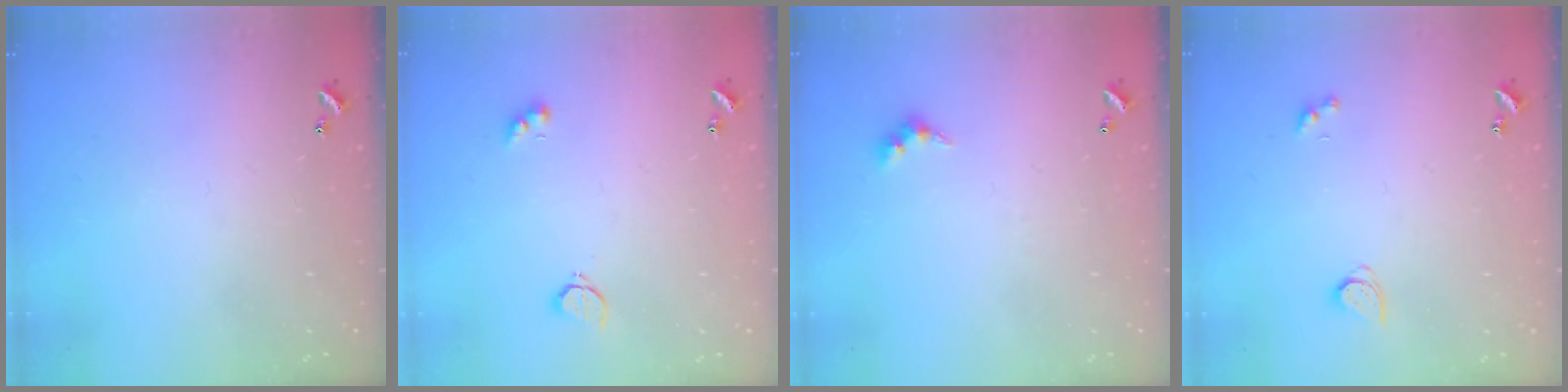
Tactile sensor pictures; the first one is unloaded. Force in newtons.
{"total": 2.6, "press": 2.6, "slide": 0.5}
{"total": 2.4, "press": 2.4, "slide": 0.5}
{"total": 2.6, "press": 2.6, "slide": 0.3}